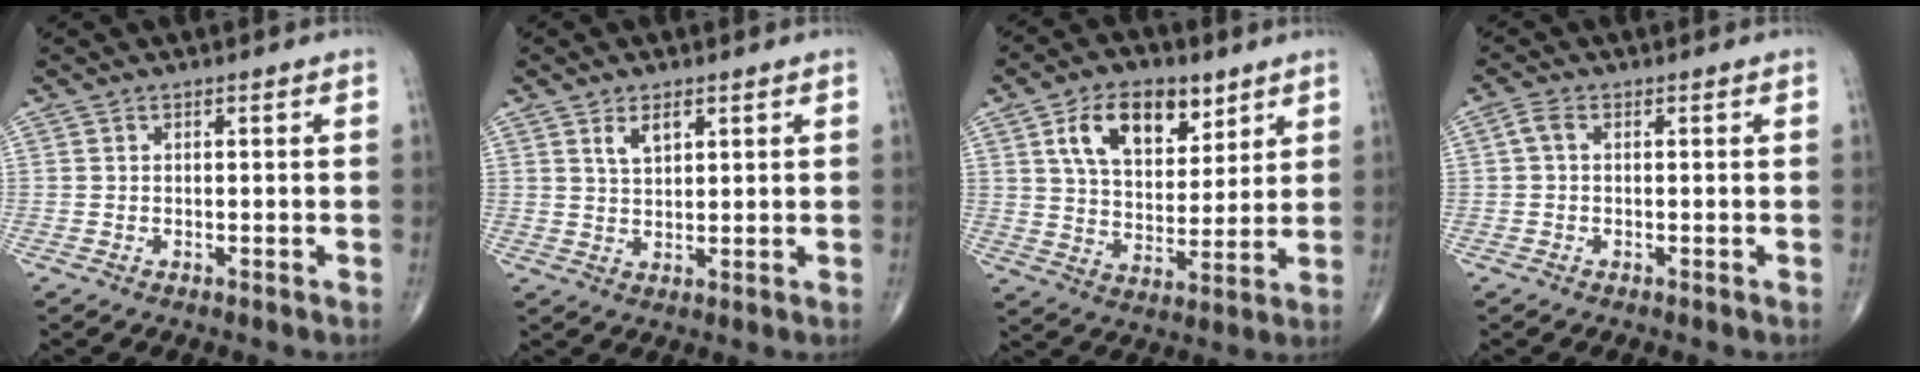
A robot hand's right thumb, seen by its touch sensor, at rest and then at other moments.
{"total": 3.9, "force": [2.1, 1.9, 2.7], "torque": [-0.039, -0.010, 0.040]}
{"total": 14.4, "force": [7.0, 8.5, 9.4], "torque": [-0.118, -0.029, 0.125]}
{"total": 2.0, "force": [0.2, 1.2, 1.6], "torque": [-0.031, 0.009, 0.002]}